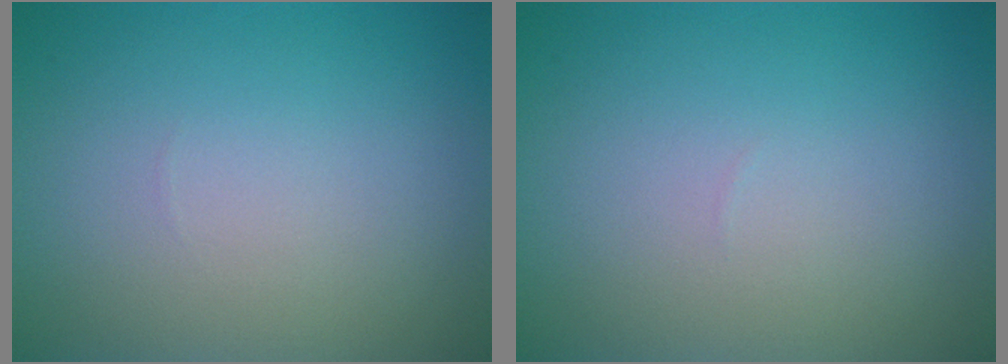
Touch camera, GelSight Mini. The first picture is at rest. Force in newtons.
{"total": 0.0}